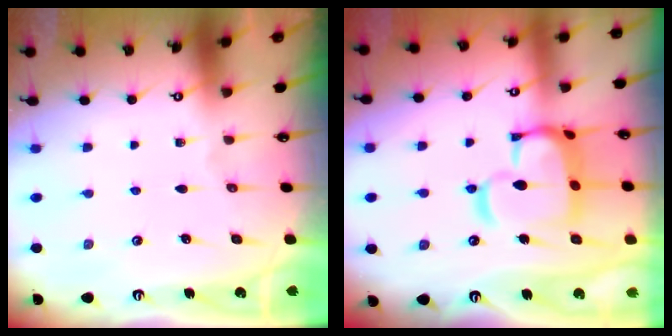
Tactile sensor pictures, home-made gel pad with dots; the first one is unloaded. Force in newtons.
{"total": 11.8, "press": 11.7, "slide": 1.3}